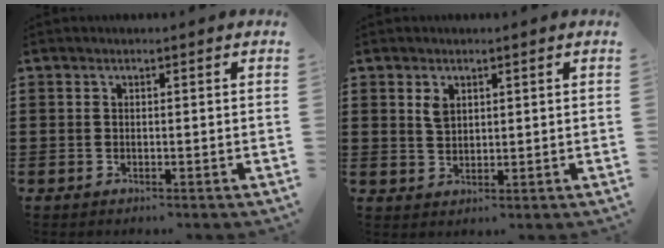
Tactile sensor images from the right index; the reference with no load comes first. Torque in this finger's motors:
{"motor_torque": [0.09, -0.08, 0.06, 0.03]}